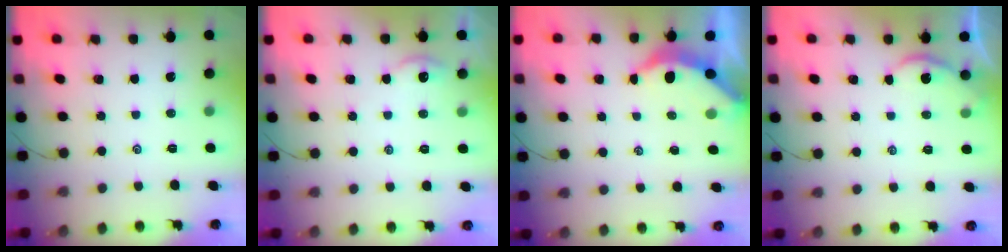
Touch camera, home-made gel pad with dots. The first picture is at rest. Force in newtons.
{"total": 1.6, "press": 1.5, "slide": 0.3}
{"total": 3.6, "press": 3.6, "slide": 0.4}
{"total": 1.2, "press": 1.1, "slide": 0.1}